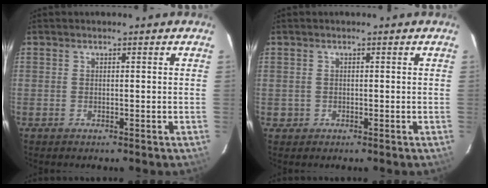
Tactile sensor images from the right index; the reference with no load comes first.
{"total": 1.5, "force": [-0.3, 1.5, -0.1], "torque": [0.001, 0.005, -0.001]}